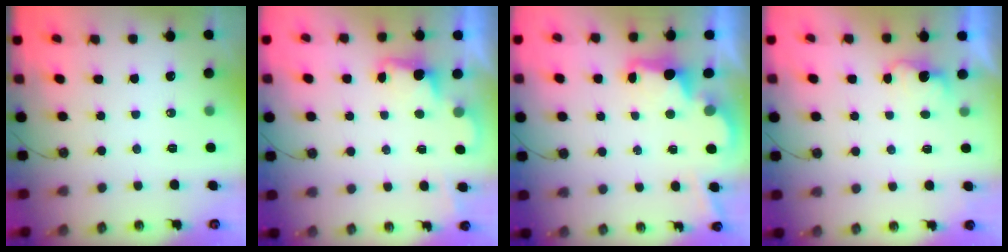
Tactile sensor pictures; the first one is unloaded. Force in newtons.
{"total": 2.0, "press": 1.8, "slide": 0.9}
{"total": 2.7, "press": 2.6, "slide": 0.8}
{"total": 1.6, "press": 1.4, "slide": 0.8}